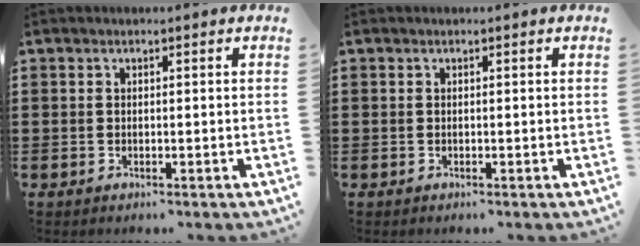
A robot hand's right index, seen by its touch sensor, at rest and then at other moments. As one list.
[{"total": 0.0}]